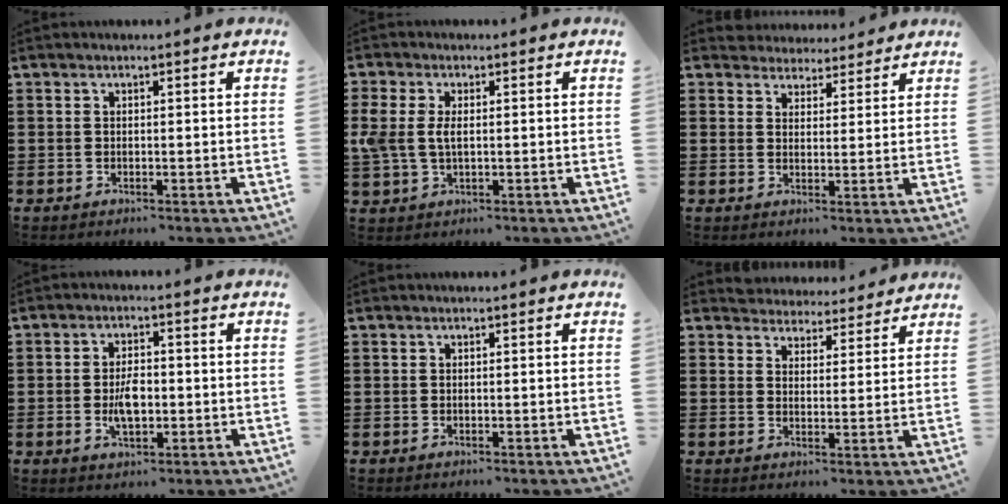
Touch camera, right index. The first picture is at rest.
{"total": 4.2, "force": [0.4, 2.2, 3.5], "torque": [-0.094, -0.002, -0.001]}
{"total": 3.3, "force": [3.0, 1.2, -0.5], "torque": [-0.005, -0.004, 0.059]}
{"total": 4.9, "force": [-0.7, 2.4, 4.2], "torque": [-0.084, -0.004, -0.017]}
{"total": 0.0}
{"total": 3.7, "force": [3.6, 0.5, -0.7], "torque": [-0.003, -0.019, 0.068]}